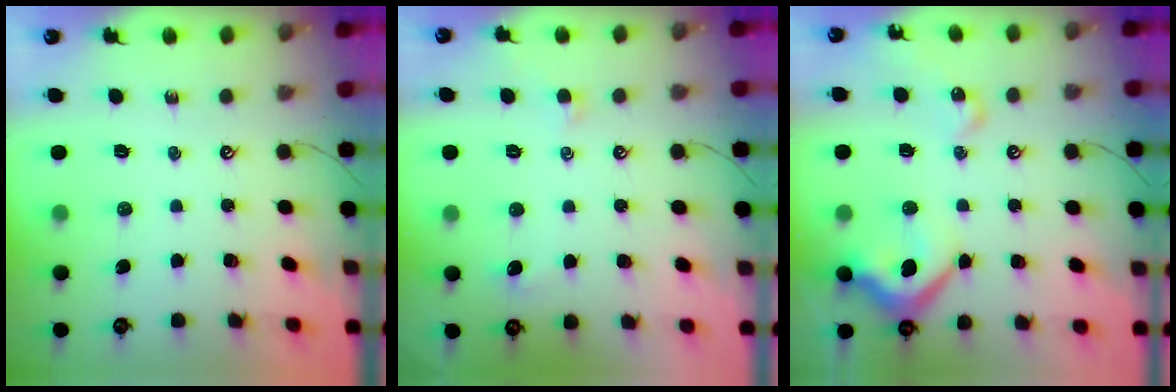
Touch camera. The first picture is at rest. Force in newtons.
{"total": 0.8, "press": 0.6, "slide": 0.6}
{"total": 13.4, "press": 13.3, "slide": 1.6}